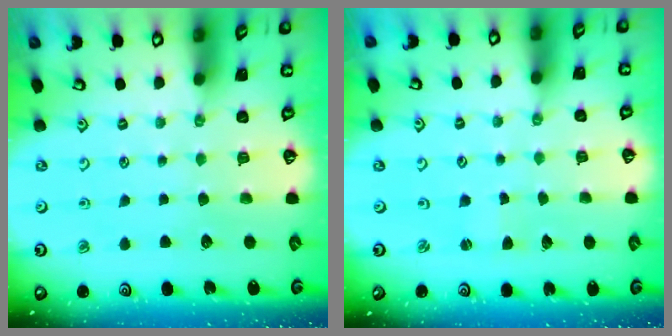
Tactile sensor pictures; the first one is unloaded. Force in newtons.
{"total": 0.8, "press": 0.8, "slide": 0.1}